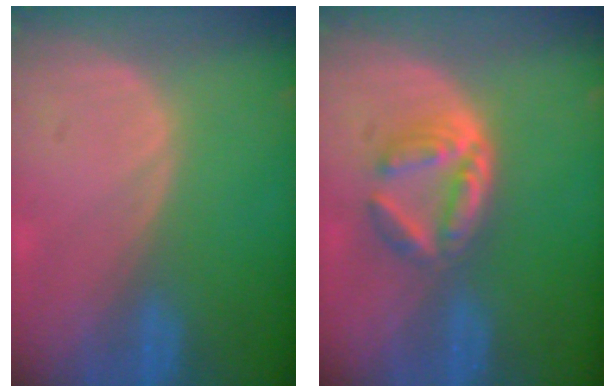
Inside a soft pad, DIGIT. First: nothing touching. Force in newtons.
{"total": 6.2, "press": 5.4, "slide": 3.0}